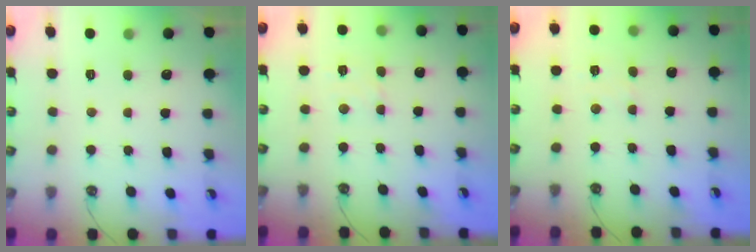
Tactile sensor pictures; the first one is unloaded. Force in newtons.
{"total": 3.4, "press": 3.3, "slide": 0.5}
{"total": 2.8, "press": 2.7, "slide": 0.5}